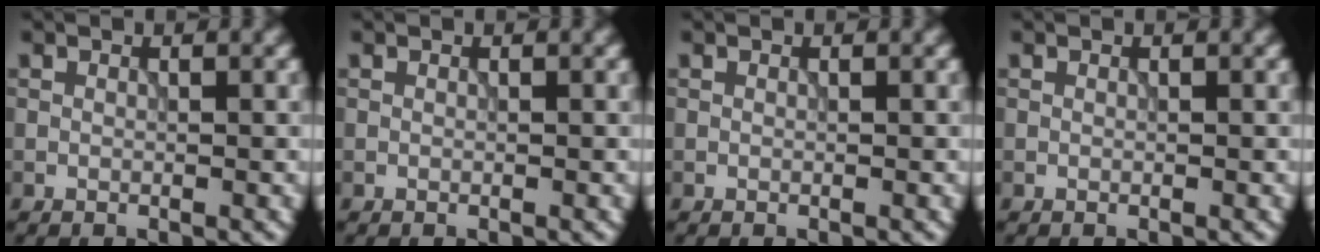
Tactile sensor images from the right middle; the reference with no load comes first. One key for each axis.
{"total": 0.0}
{"total": 0.0}
{"total": 0.0}